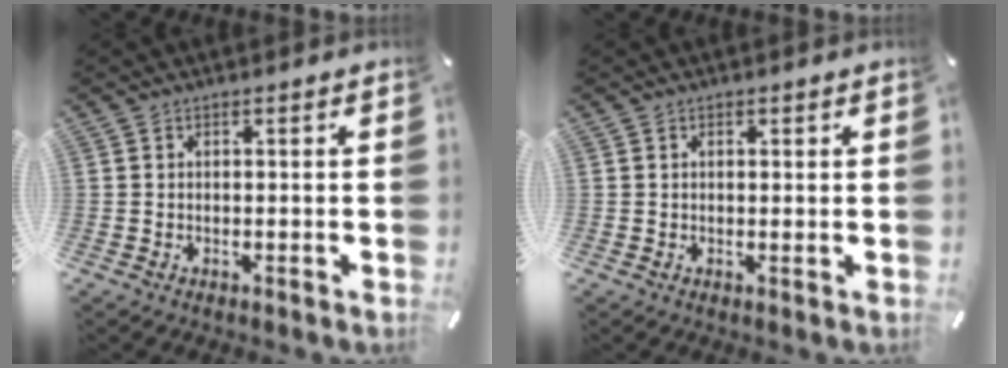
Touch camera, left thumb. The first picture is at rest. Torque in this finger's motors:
{"motor_torque": [0.08, -0.23, 0.07, 0.16, -0.01]}